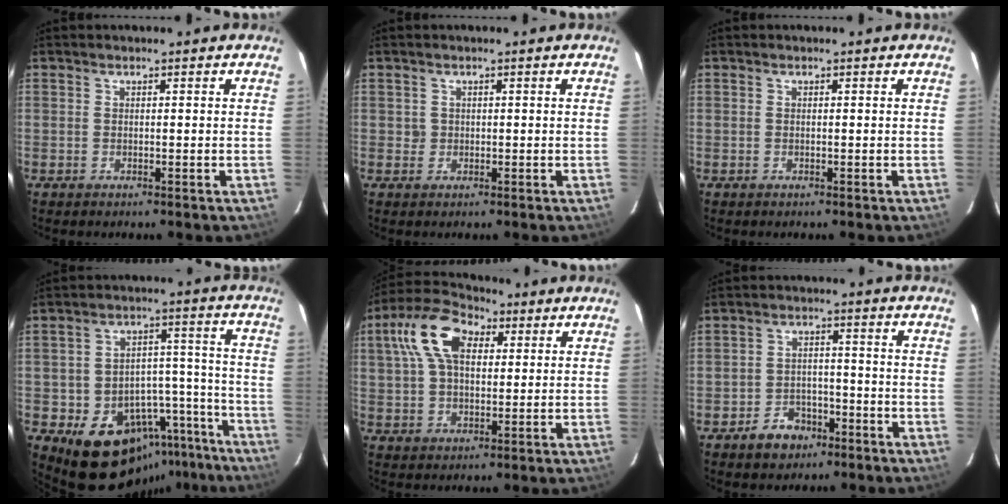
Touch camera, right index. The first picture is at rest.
{"total": 1.3, "force": [0.1, 1.3, 0.0], "torque": [0.009, 0.001, 0.002]}
{"total": 0.0}
{"total": 17.5, "force": [-13.2, 10.0, 5.7], "torque": [-0.089, 0.062, -0.157]}
{"total": 13.6, "force": [4.6, 7.9, 10.0], "torque": [-0.205, 0.040, 0.074]}
{"total": 6.2, "force": [-4.1, 4.3, 1.8], "torque": [-0.050, 0.019, -0.053]}